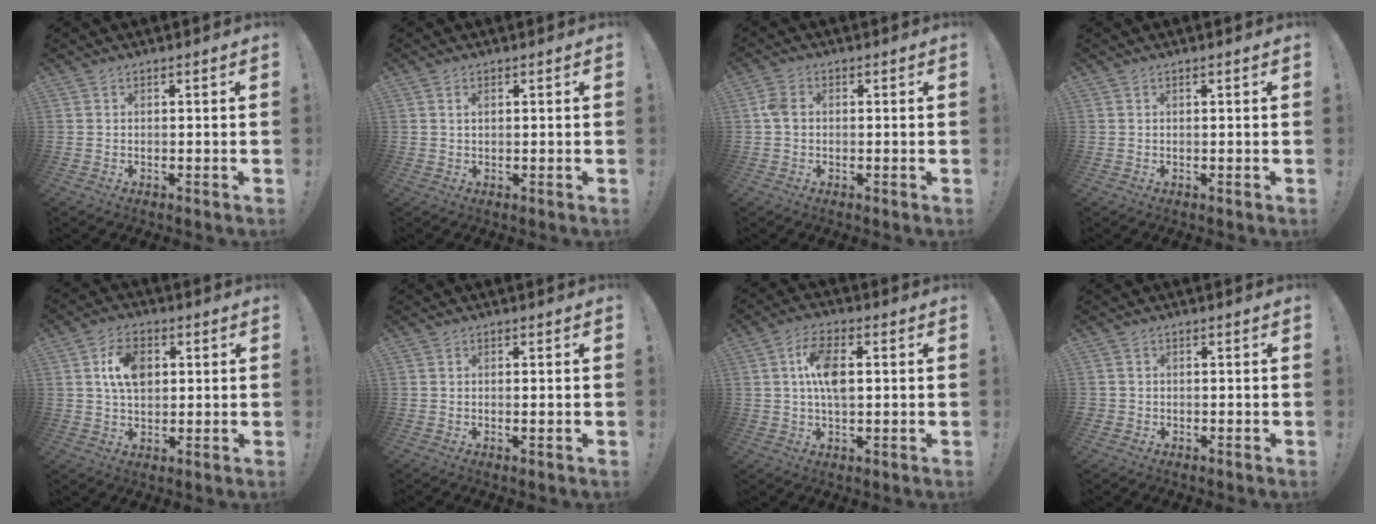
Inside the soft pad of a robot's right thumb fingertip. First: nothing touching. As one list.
[{"total": 1.3, "force": [0.6, 0.6, 1.0], "torque": [-0.012, -0.001, 0.009]}, {"total": 4.2, "force": [0.0, 3.0, 2.9], "torque": [-0.069, 0.013, 0.003]}, {"total": 0.0}, {"total": 9.4, "force": [2.5, 6.3, 6.6], "torque": [-0.098, 0.005, 0.046]}, {"total": 0.7, "force": [0.1, -0.1, 0.7], "torque": [-0.006, -0.004, 0.000]}, {"total": 9.6, "force": [1.3, 5.1, 8.1], "torque": [-0.137, 0.006, 0.025]}, {"total": 1.4, "force": [-0.4, 1.3, 0.3], "torque": [-0.011, 0.006, -0.007]}]